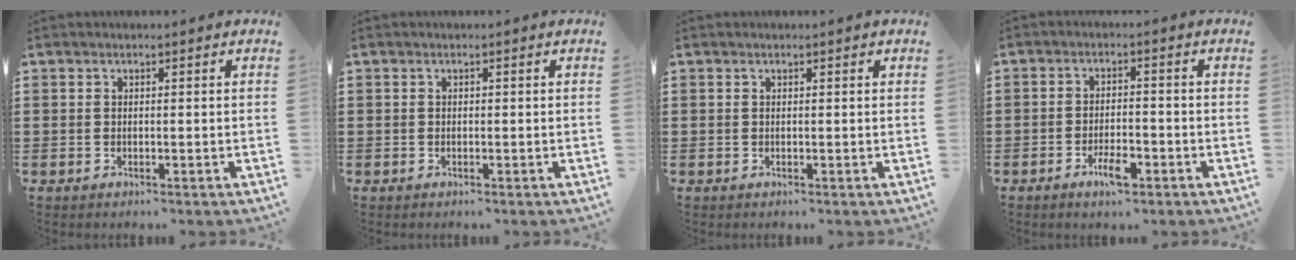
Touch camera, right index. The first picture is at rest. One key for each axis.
{"total": 0.0}
{"total": 0.0}
{"total": 4.3, "fx": -2.4, "fy": 1.3, "fz": 3.3, "tx": -0.067, "ty": -0.001, "tz": -0.047}